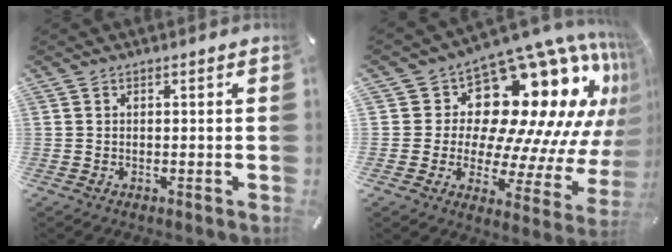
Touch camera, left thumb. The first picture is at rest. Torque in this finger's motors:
{"motor_torque": [2.07, 2.08, 0.97, 0.25, 0.09]}